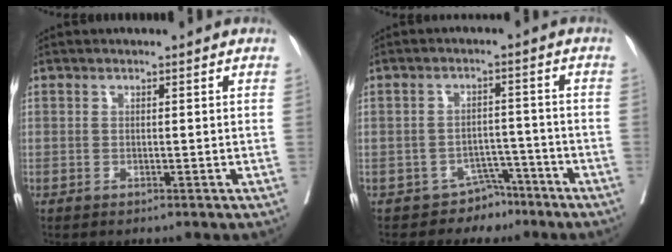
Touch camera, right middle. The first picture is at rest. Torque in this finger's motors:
{"motor_torque": [0.46, -0.38, -0.04, -0.01]}